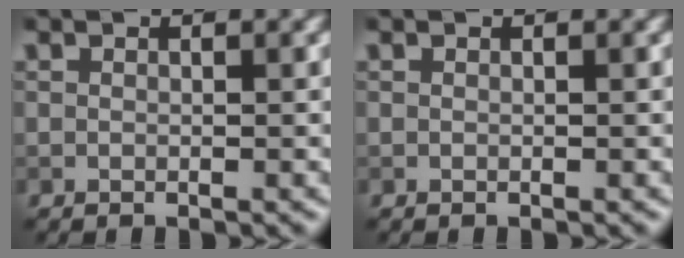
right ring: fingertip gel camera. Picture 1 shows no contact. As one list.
[{"total": 0.0}]